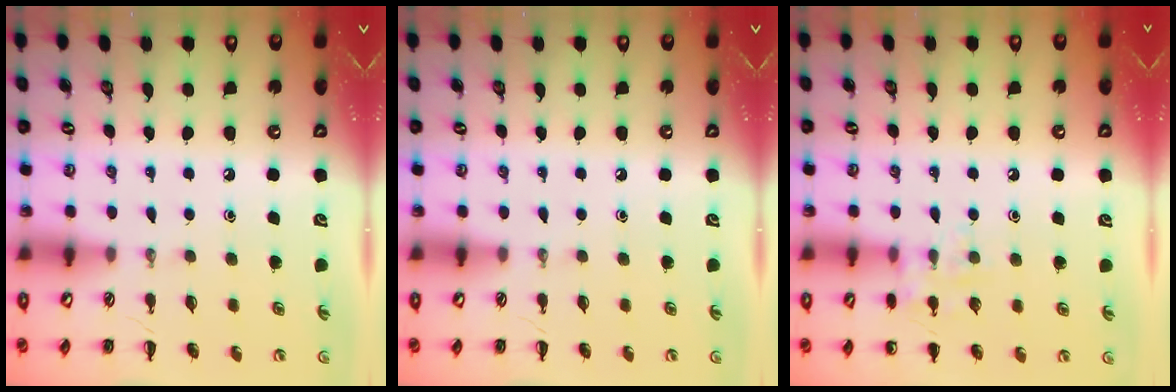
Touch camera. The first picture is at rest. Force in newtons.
{"total": 0.0}
{"total": 7.8, "press": 7.7, "slide": 0.9}